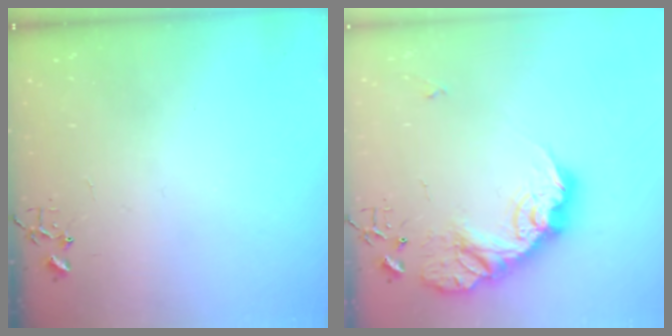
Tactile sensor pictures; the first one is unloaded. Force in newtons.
{"total": 18.5, "press": 18.5, "slide": 0.6}